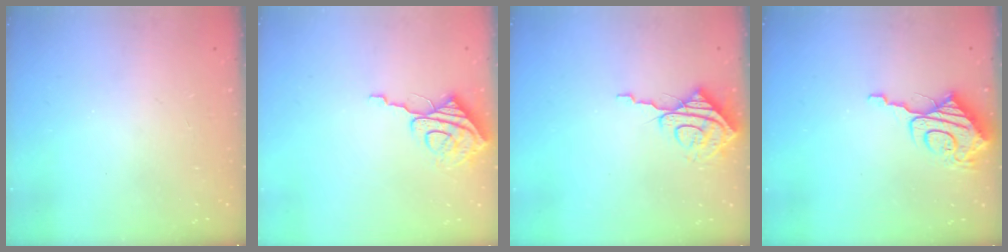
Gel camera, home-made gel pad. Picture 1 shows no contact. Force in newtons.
{"total": 9.0, "press": 8.9, "slide": 0.9}
{"total": 8.8, "press": 8.8, "slide": 0.7}
{"total": 10.4, "press": 10.4, "slide": 1.2}